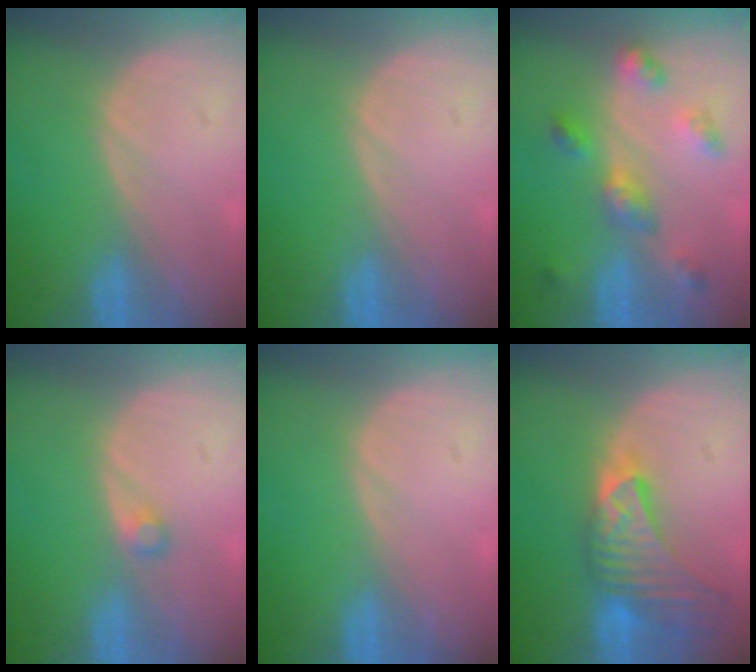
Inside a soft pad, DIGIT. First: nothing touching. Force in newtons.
{"total": 0.0}
{"total": 6.5, "press": 5.8, "slide": 2.8}
{"total": 1.3, "press": 1.2, "slide": 0.3}
{"total": 0.0}
{"total": 9.1, "press": 8.2, "slide": 4.0}